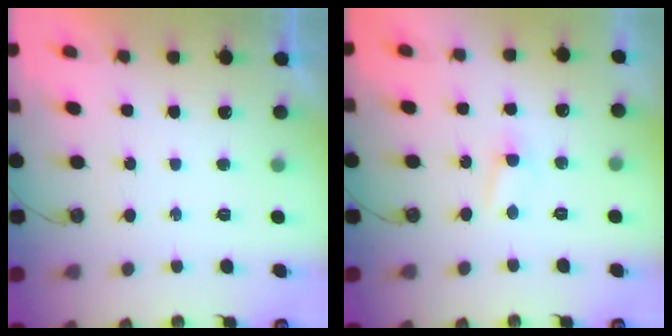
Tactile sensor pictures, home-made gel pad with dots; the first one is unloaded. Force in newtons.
{"total": 2.9, "press": 2.8, "slide": 0.4}